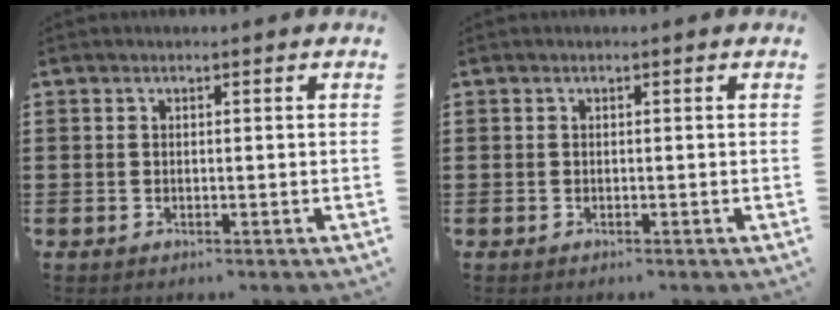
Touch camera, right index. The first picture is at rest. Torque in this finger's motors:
{"motor_torque": [0.06, -0.04, 0.00, 0.01]}